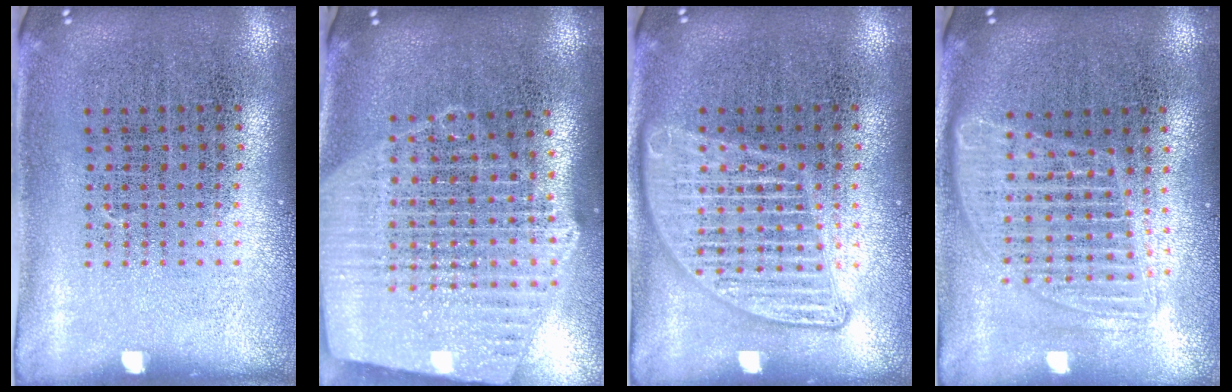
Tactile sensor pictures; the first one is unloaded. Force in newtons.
{"total": 2.6, "press": 2.2, "slide": 1.3}
{"total": 2.8, "press": 2.8, "slide": 0.3}
{"total": 1.7, "press": 1.5, "slide": 0.8}